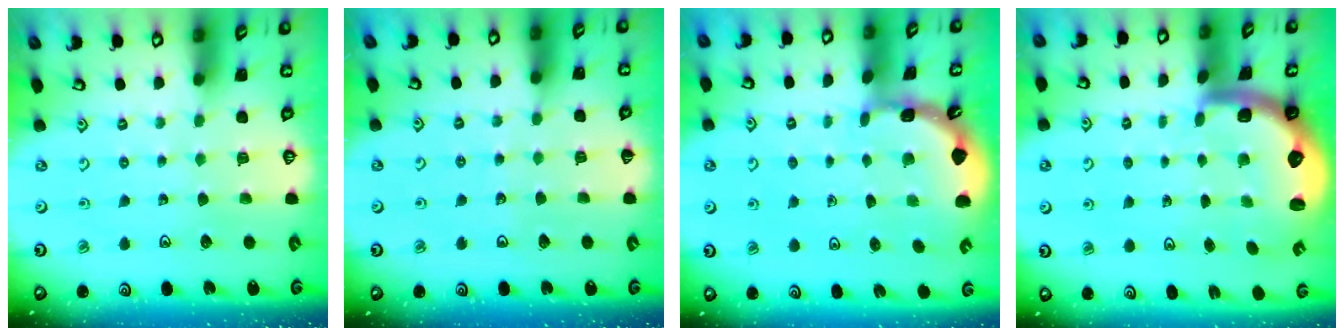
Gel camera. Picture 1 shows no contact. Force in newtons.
{"total": 2.8, "press": 2.8, "slide": 0.3}
{"total": 1.7, "press": 1.7, "slide": 0.1}
{"total": 2.9, "press": 2.6, "slide": 1.4}